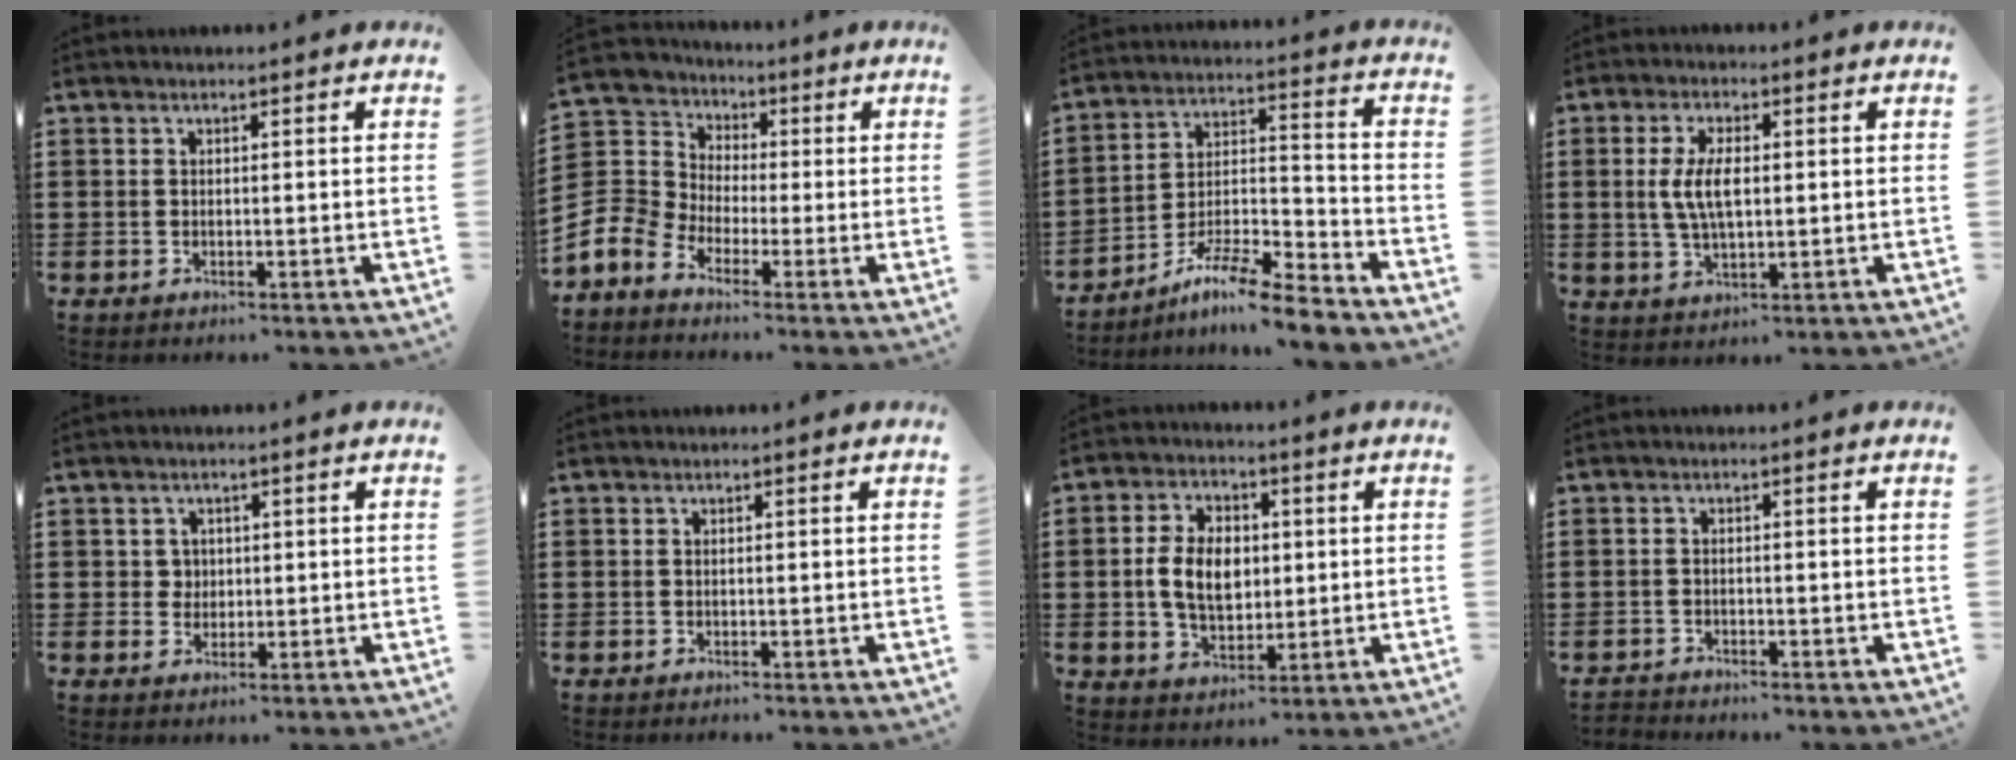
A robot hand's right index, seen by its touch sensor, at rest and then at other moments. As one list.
[{"total": 6.7, "force": [-2.4, 6.1, 1.5], "torque": [-0.085, -0.006, -0.055]}, {"total": 9.6, "force": [-8.5, 0.4, 4.4], "torque": [-0.070, 0.017, -0.163]}, {"total": 6.1, "force": [0.4, 2.5, 5.5], "torque": [-0.123, 0.003, 0.001]}, {"total": 2.0, "force": [0.4, 1.8, 0.6], "torque": [-0.020, 0.010, 0.006]}, {"total": 0.0}, {"total": 7.7, "force": [0.2, 5.2, 5.7], "torque": [-0.130, 0.007, -0.006]}, {"total": 1.5, "force": [-1.5, 0.0, -0.2], "torque": [-0.001, 0.000, -0.032]}]